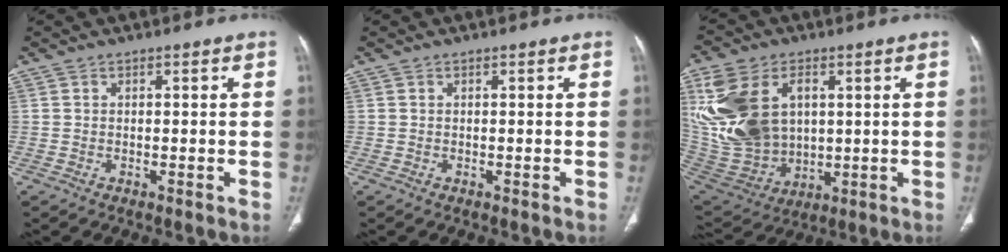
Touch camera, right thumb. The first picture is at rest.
{"total": 0.0}
{"total": 21.4, "force": [4.8, 14.5, 15.0], "torque": [-0.313, -0.018, 0.114]}